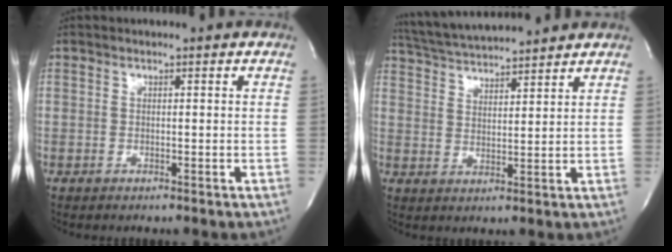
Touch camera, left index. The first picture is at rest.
{"total": 13.7, "force": [12.7, 0.7, 5.1], "torque": [-0.103, 0.025, 0.210]}